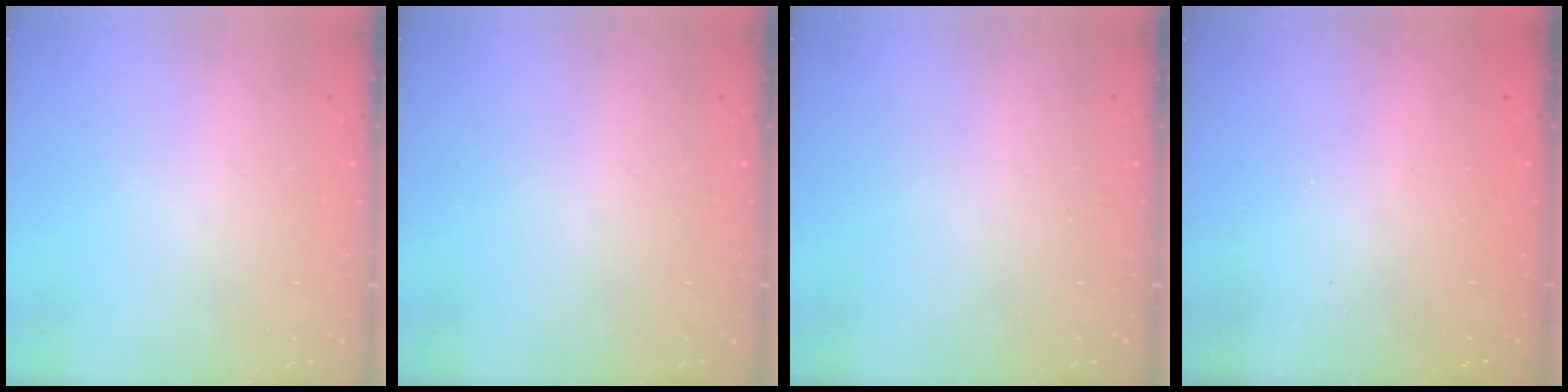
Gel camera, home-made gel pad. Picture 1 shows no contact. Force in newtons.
{"total": 0.0}
{"total": 0.0}
{"total": 2.3, "press": 2.2, "slide": 0.8}